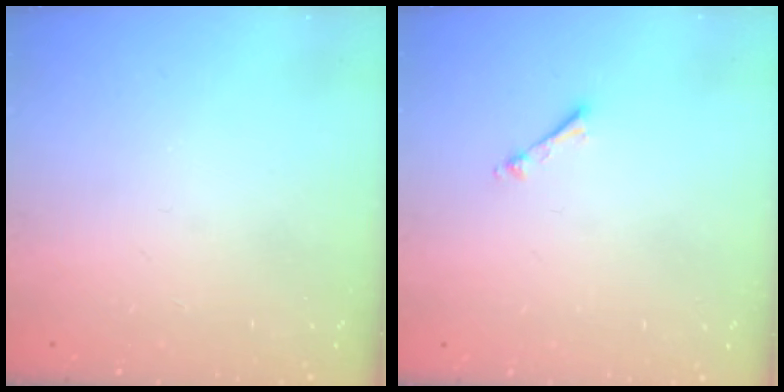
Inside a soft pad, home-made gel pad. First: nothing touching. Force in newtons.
{"total": 1.0, "press": 1.0, "slide": 0.2}